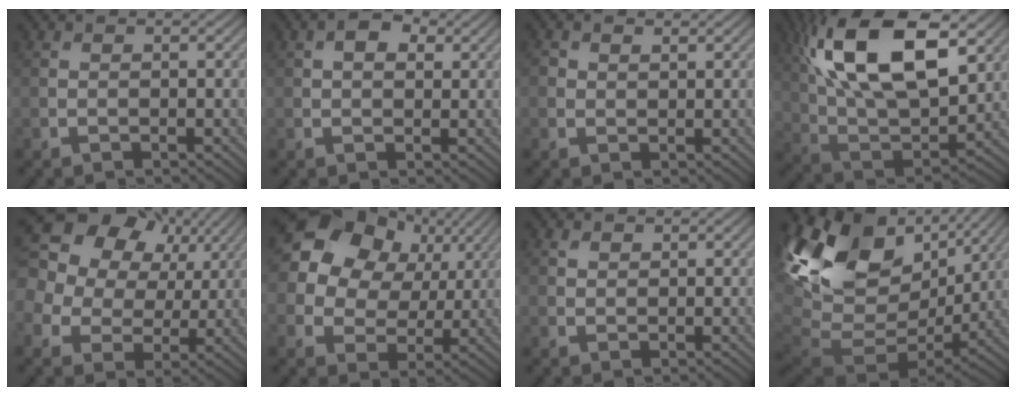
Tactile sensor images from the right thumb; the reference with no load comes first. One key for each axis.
{"total": 3.2, "fx": 1.1, "fy": 1.9, "fz": 2.3, "tx": -0.042, "ty": 0.006, "tz": 0.016}
{"total": 1.2, "fx": 0.6, "fy": 0.8, "fz": 0.5, "tx": -0.012, "ty": 0.000, "tz": 0.012}
{"total": 18.6, "fx": 8.0, "fy": 8.7, "fz": 14.4, "tx": -0.300, "ty": 0.025, "tz": 0.133}
{"total": 18.9, "fx": 8.0, "fy": 14.6, "fz": 9.0, "tx": -0.251, "ty": 0.043, "tz": 0.151}
{"total": 18.0, "fx": 7.3, "fy": 14.3, "fz": 8.1, "tx": -0.228, "ty": 0.049, "tz": 0.141}
{"total": 1.0, "fx": 0.7, "fy": 0.7, "fz": 0.3, "tx": -0.009, "ty": -0.002, "tz": 0.015}
{"total": 19.1, "fx": 4.9, "fy": 12.8, "fz": 13.3, "tx": -0.278, "ty": -0.026, "tz": 0.124}